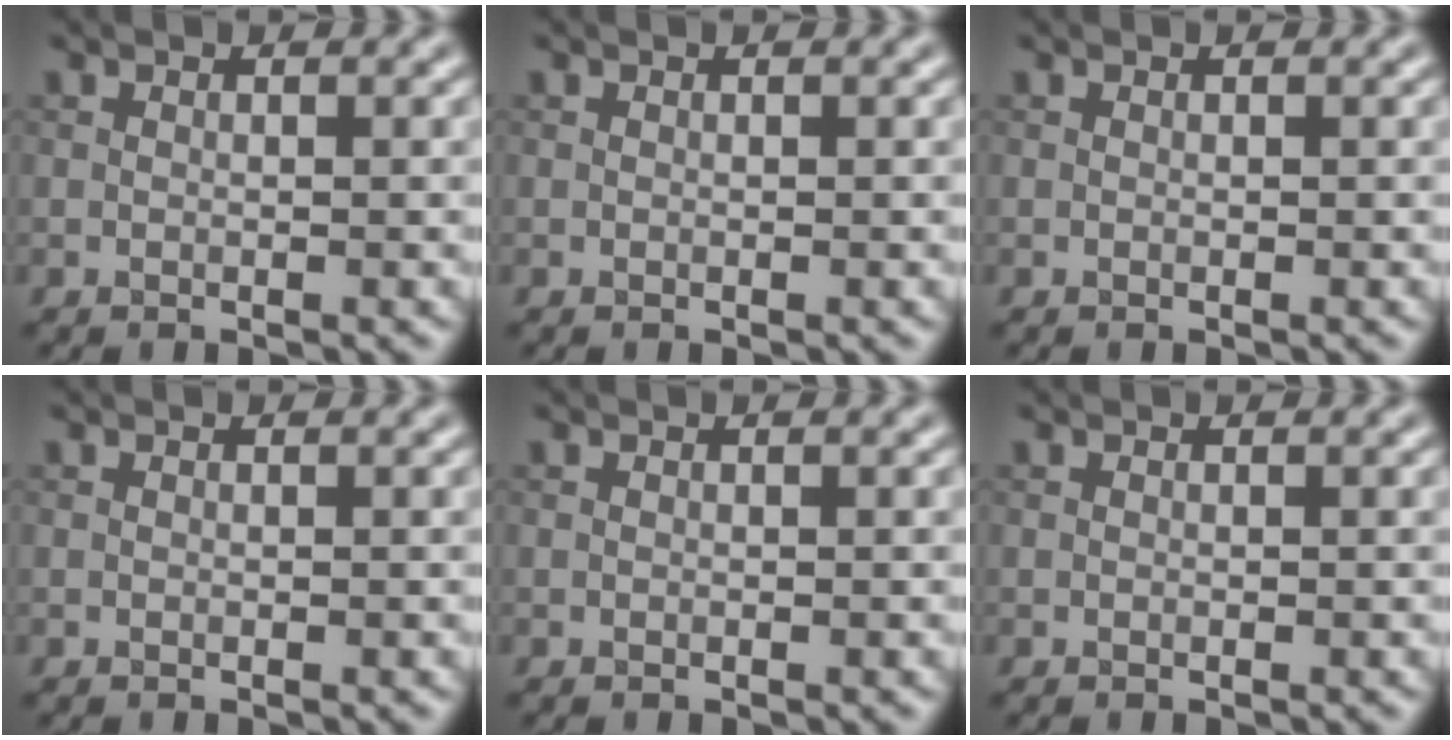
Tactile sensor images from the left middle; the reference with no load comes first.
{"total": 0.0}
{"total": 0.0}
{"total": 0.0}
{"total": 0.0}
{"total": 0.0}